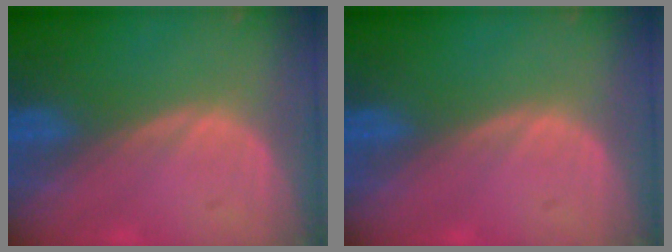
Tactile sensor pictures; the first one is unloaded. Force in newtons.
{"total": 0.0}